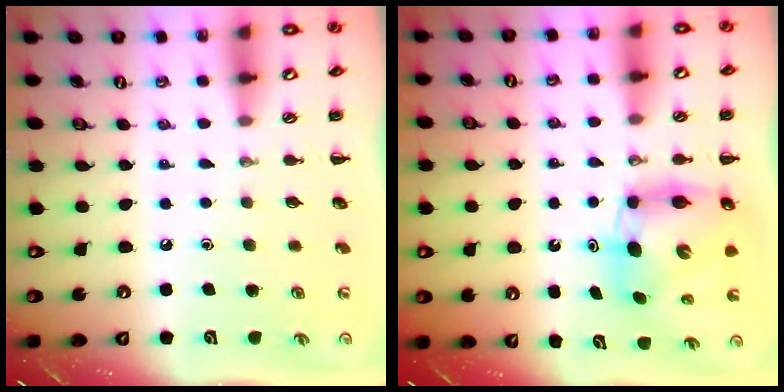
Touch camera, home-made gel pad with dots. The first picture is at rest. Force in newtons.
{"total": 7.7, "press": 7.3, "slide": 2.3}